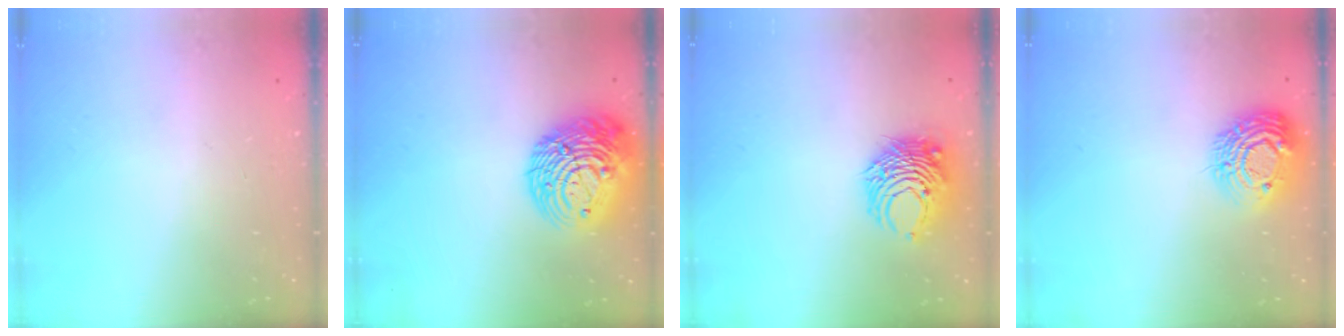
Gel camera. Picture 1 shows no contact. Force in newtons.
{"total": 17.3, "press": 17.1, "slide": 2.2}
{"total": 8.7, "press": 8.7, "slide": 0.5}
{"total": 13.8, "press": 13.8, "slide": 1.0}